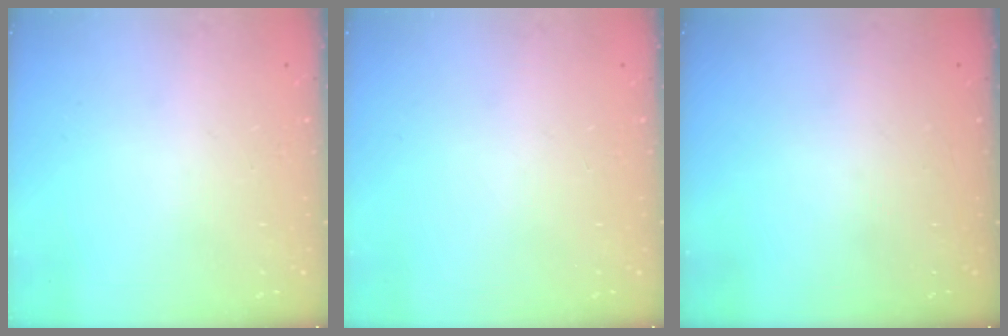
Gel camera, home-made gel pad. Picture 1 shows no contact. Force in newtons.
{"total": 0.0}
{"total": 0.0}